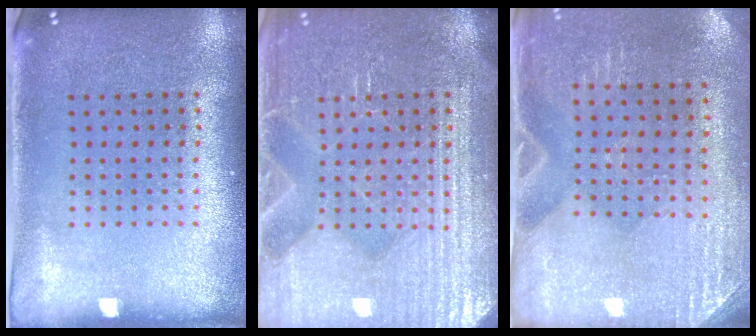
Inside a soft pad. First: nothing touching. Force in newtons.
{"total": 6.2, "press": 6.1, "slide": 0.8}
{"total": 2.8, "press": 2.6, "slide": 1.2}